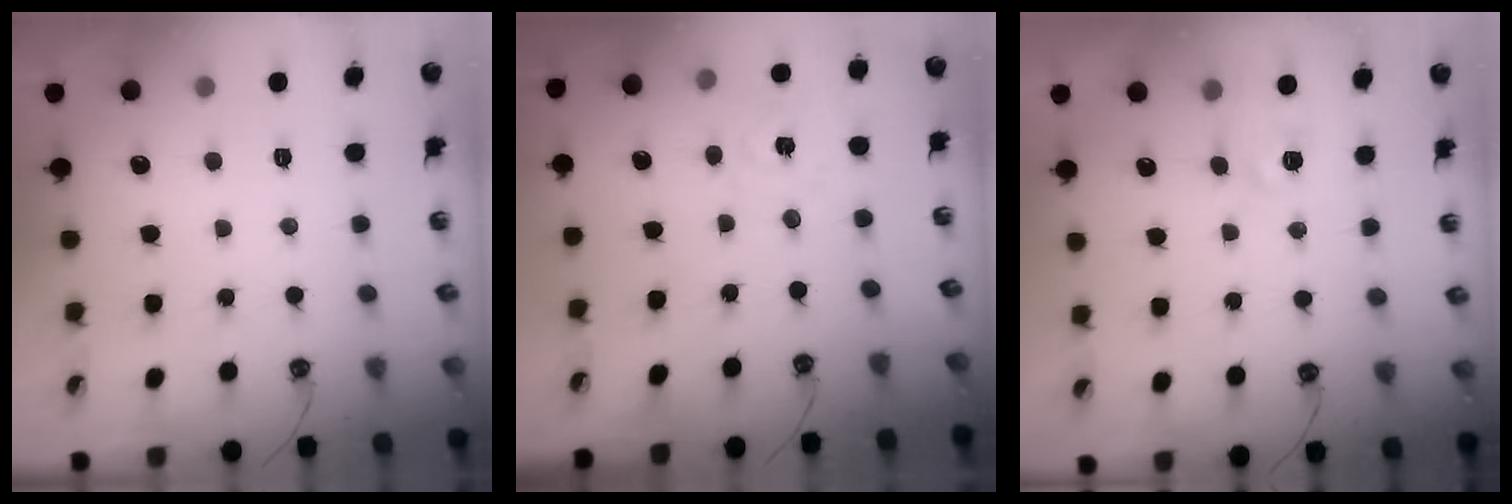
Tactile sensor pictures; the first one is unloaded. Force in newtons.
{"total": 3.1, "press": 3.1, "slide": 0.2}
{"total": 3.7, "press": 3.7, "slide": 0.5}